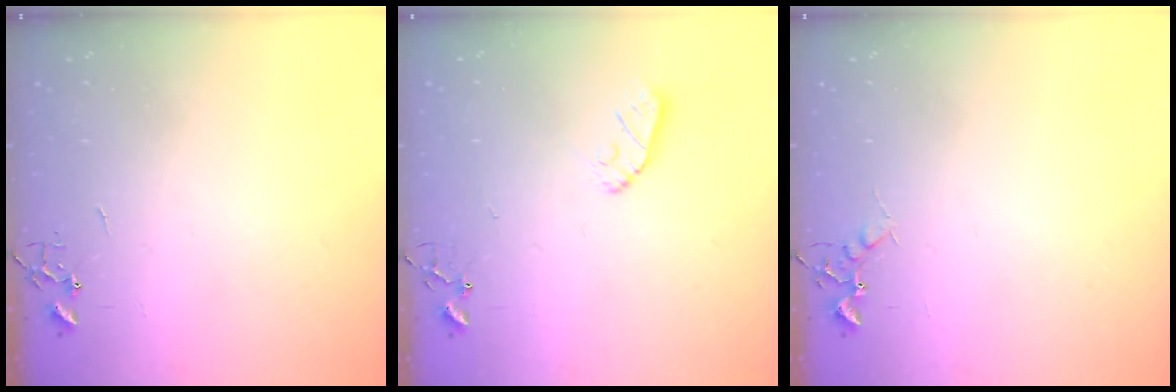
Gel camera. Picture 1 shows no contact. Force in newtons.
{"total": 7.2, "press": 7.2, "slide": 0.4}
{"total": 5.8, "press": 5.7, "slide": 1.0}